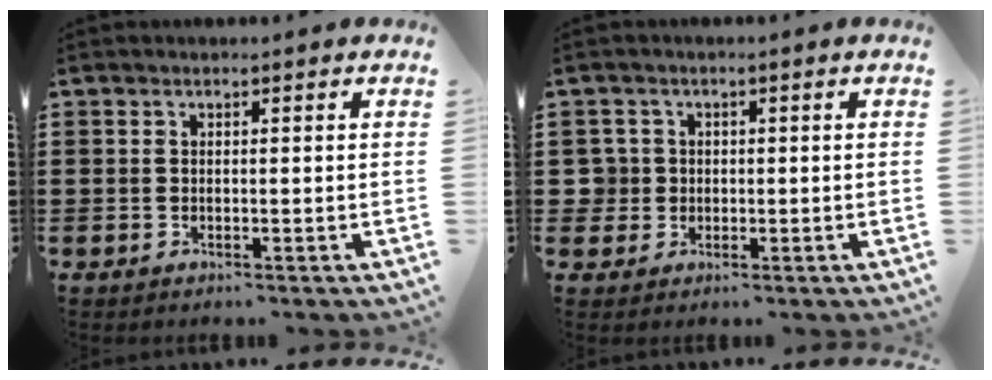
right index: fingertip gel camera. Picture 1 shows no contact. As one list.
[{"total": 2.8, "force": [-0.2, 2.8, 0.5], "torque": [-0.033, 0.003, -0.008]}]